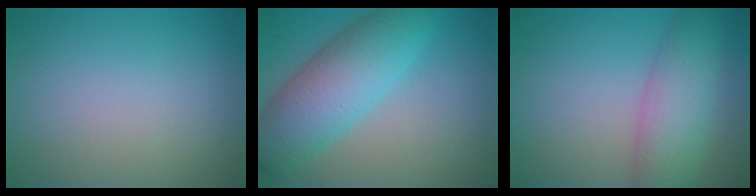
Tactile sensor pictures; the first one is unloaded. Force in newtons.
{"total": 7.9, "press": 7.9, "slide": 0.2}
{"total": 5.6, "press": 5.6, "slide": 0.2}